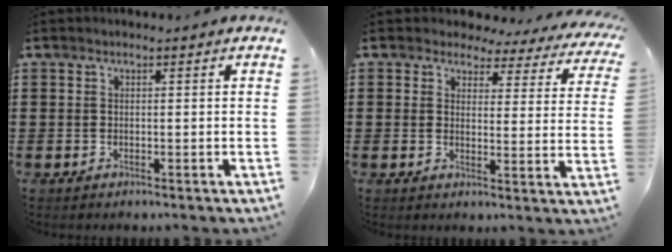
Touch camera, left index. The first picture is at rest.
{"total": 3.2, "force": [2.8, 1.5, 0.5], "torque": [-0.023, -0.021, 0.041]}